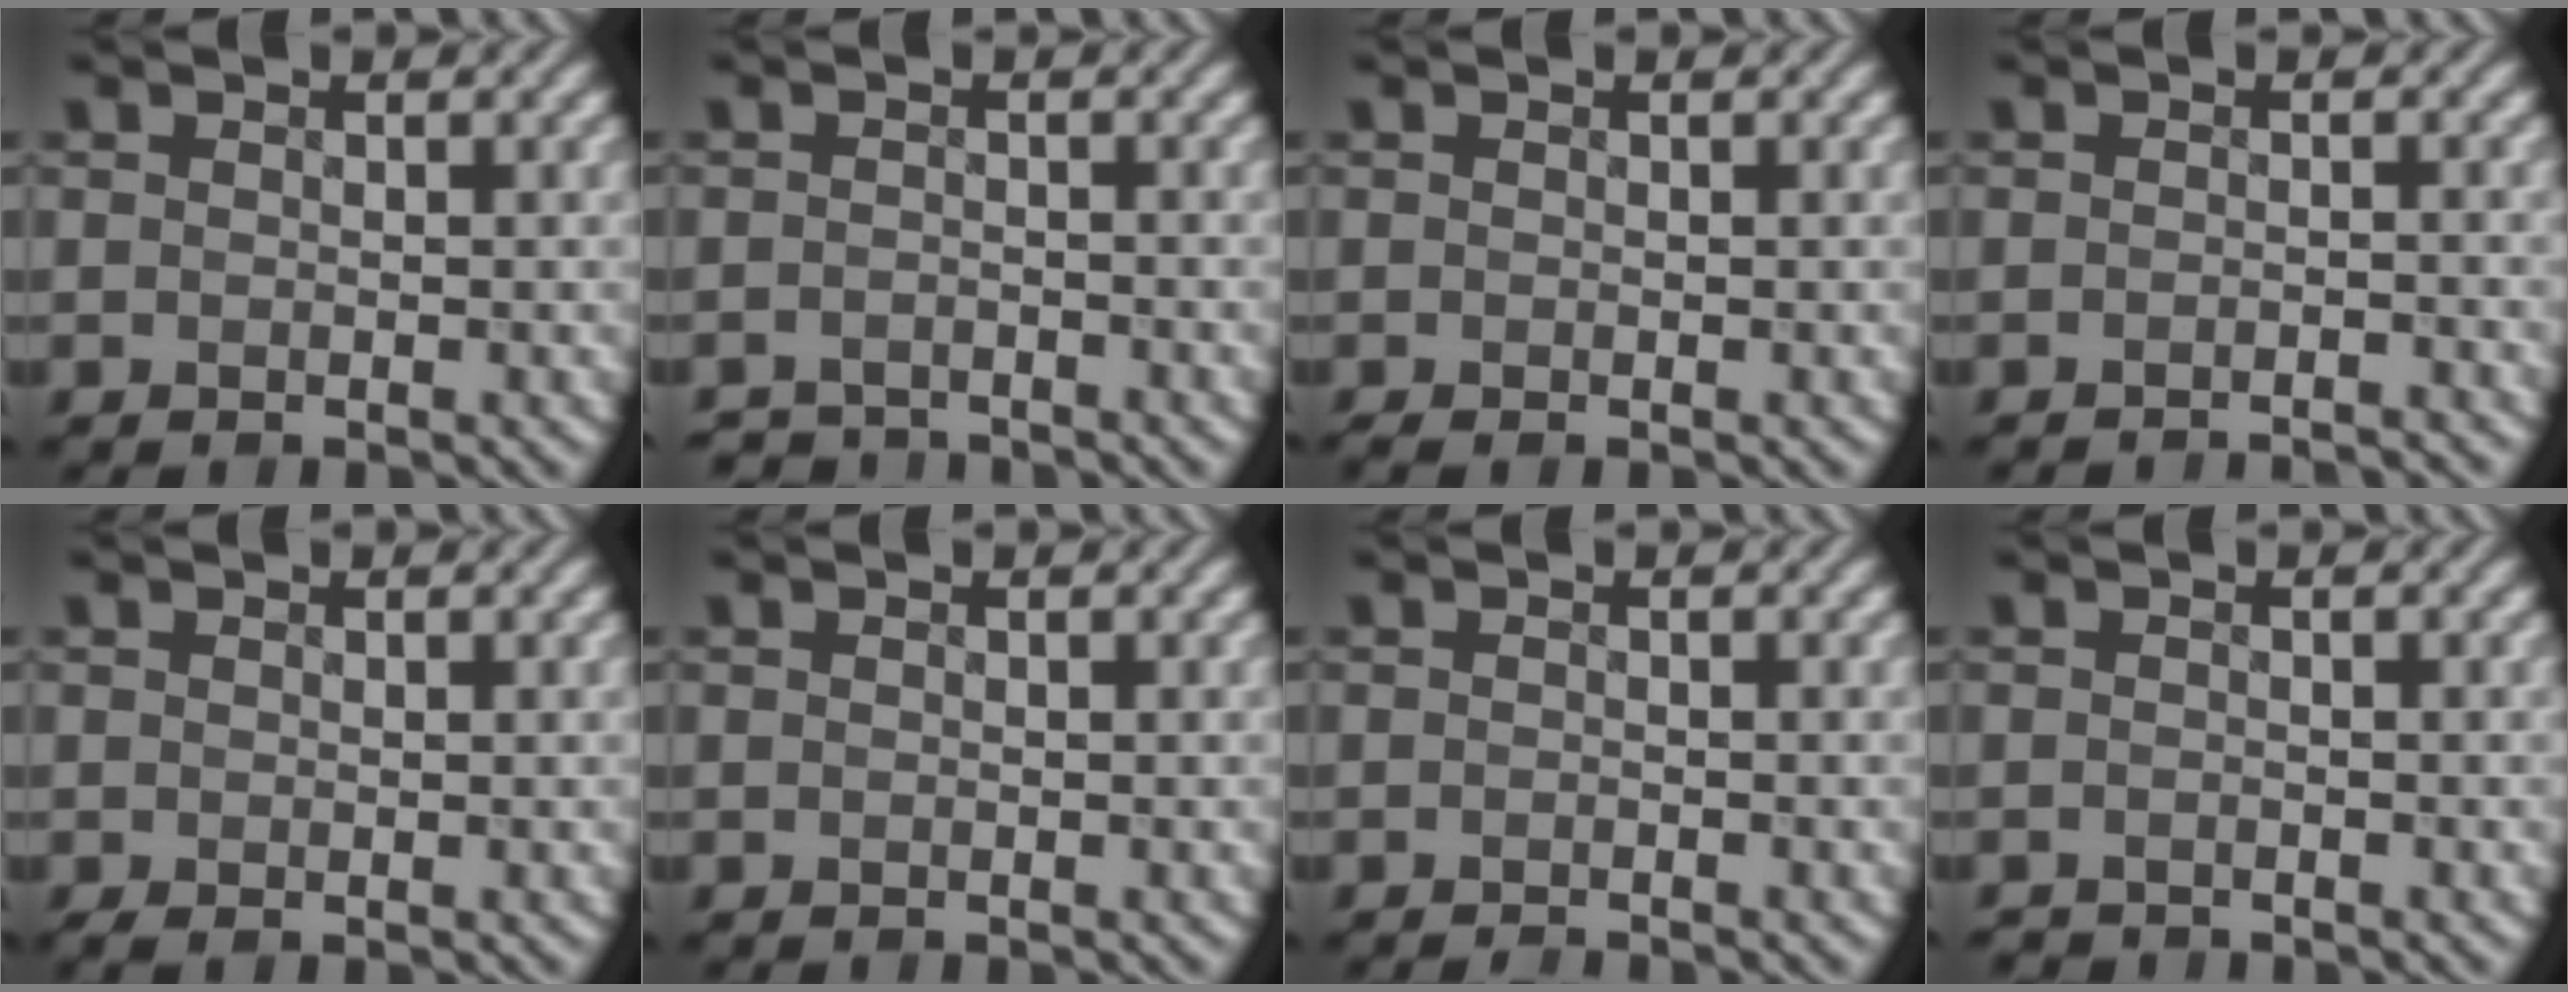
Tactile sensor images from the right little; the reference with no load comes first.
{"total": 2.7, "force": [-2.7, 0.4, 0.0], "torque": [0.003, -0.001, -0.051]}
{"total": 0.7, "force": [-0.6, 0.1, 0.4], "torque": [-0.013, -0.002, -0.013]}
{"total": 2.8, "force": [-2.7, 0.0, 0.5], "torque": [-0.007, 0.000, -0.036]}
{"total": 0.9, "force": [-0.2, 0.4, 0.7], "torque": [-0.021, 0.000, -0.005]}
{"total": 0.0}
{"total": 0.9, "force": [-0.9, -0.1, 0.2], "torque": [-0.005, -0.002, -0.018]}
{"total": 1.2, "force": [-1.2, 0.1, -0.1], "torque": [0.002, -0.002, -0.023]}